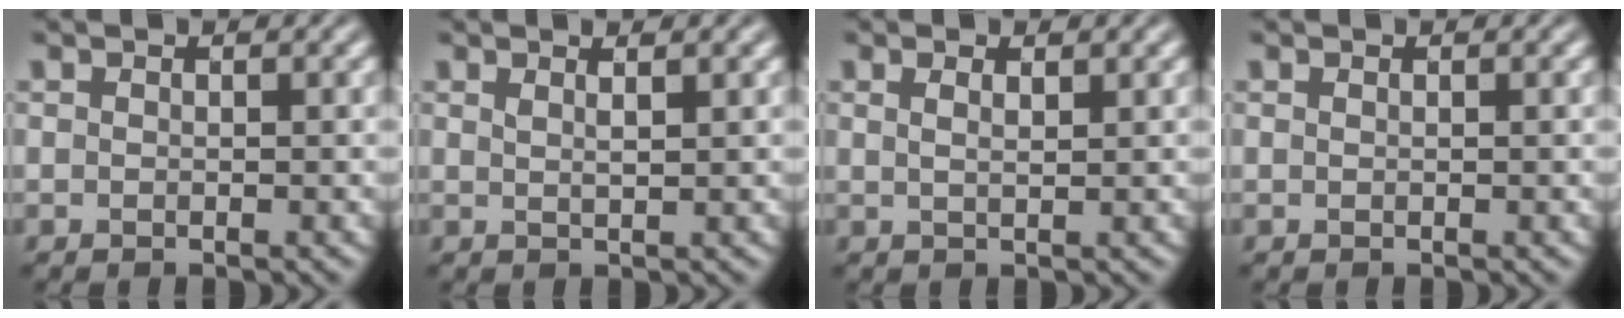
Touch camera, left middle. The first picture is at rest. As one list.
[{"total": 1.4, "force": [0.8, 0.5, 1.1], "torque": [-0.010, 0.006, 0.006]}, {"total": 1.6, "force": [0.9, 0.7, 1.2], "torque": [-0.006, 0.001, 0.004]}, {"total": 0.0}]